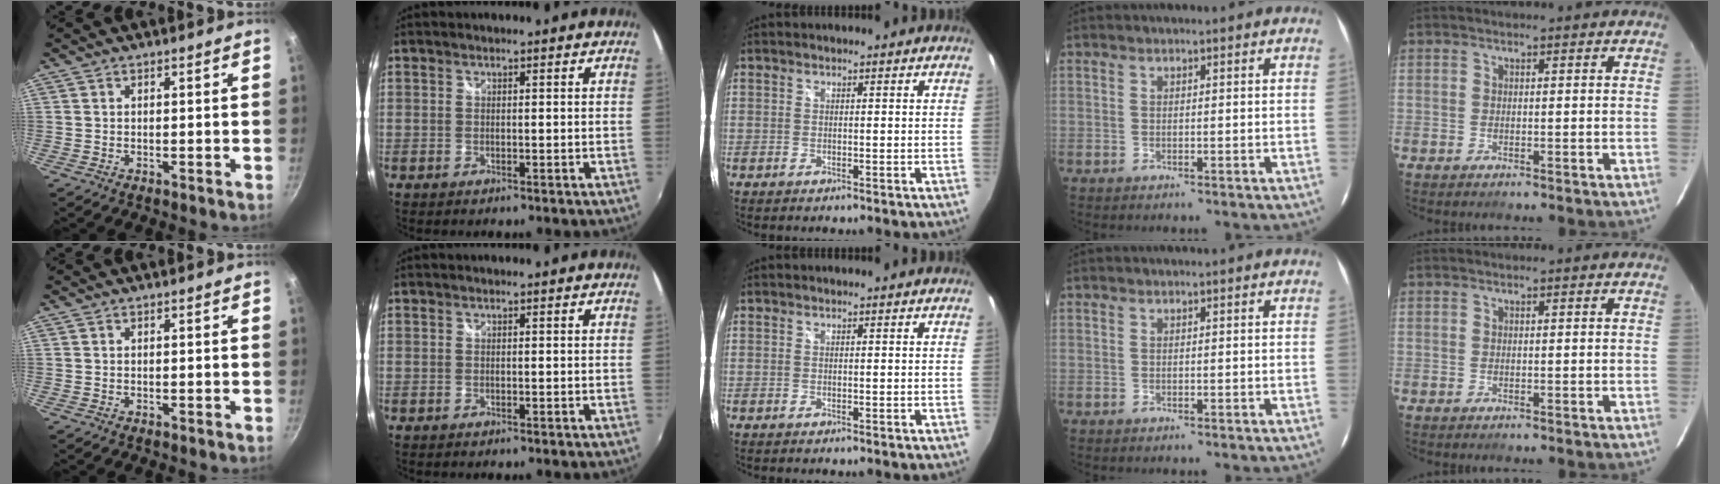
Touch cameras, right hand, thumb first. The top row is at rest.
{}